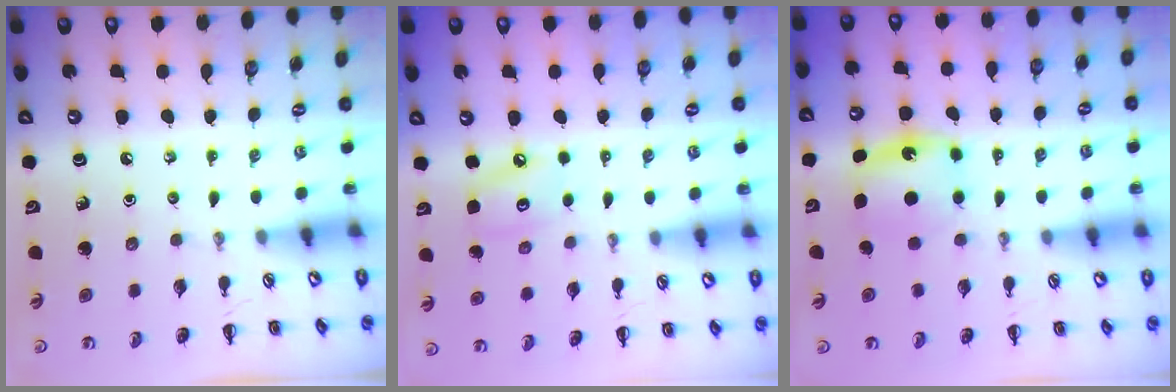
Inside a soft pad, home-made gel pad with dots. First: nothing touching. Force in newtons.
{"total": 5.1, "press": 5.0, "slide": 0.9}
{"total": 5.7, "press": 5.6, "slide": 1.1}